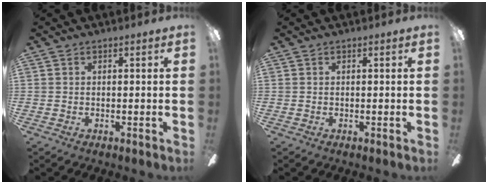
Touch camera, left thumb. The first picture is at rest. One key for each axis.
{"total": 0.0}